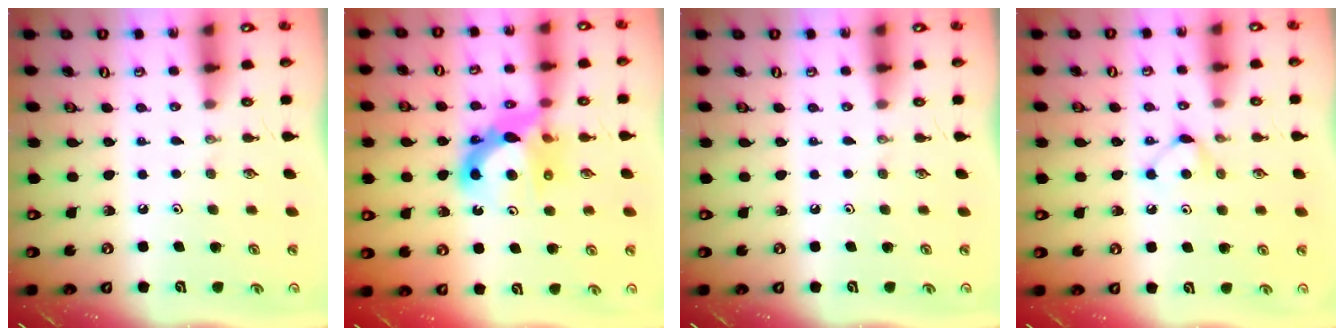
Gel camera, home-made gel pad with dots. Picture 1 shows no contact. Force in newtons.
{"total": 11.5, "press": 11.4, "slide": 1.0}
{"total": 0.0}
{"total": 6.1, "press": 6.1, "slide": 0.7}